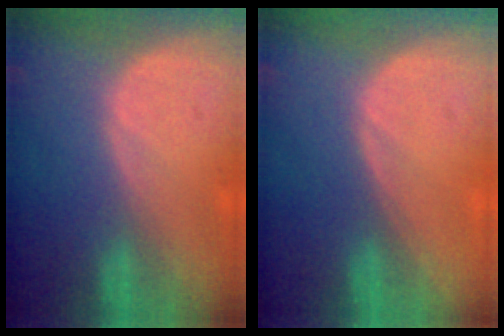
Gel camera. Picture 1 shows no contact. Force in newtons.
{"total": 0.0}